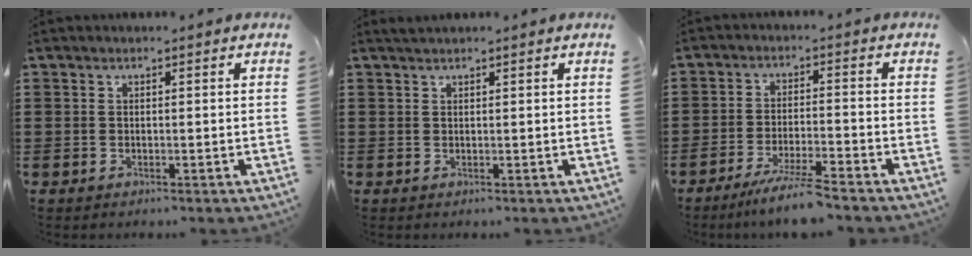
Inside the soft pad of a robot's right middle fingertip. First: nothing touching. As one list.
[{"total": 1.0, "force": [0.9, 0.0, 0.4], "torque": [-0.010, 0.000, 0.017]}, {"total": 5.6, "force": [-4.8, -0.2, 2.9], "torque": [-0.057, -0.016, -0.089]}]